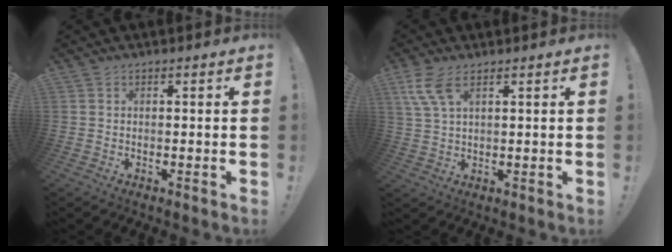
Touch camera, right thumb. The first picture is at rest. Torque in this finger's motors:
{"motor_torque": [0.03, 0.04, 0.19, -0.13, 0.09]}